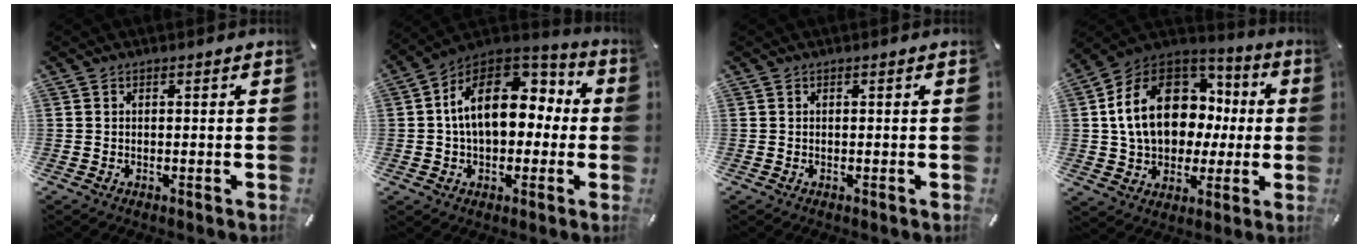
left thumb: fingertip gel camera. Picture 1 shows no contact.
{"total": 17.6, "force": [2.7, 12.0, 12.6], "torque": [-0.215, 0.001, 0.046]}
{"total": 0.0}
{"total": 20.7, "force": [2.6, 15.7, 13.3], "torque": [-0.271, 0.001, 0.048]}